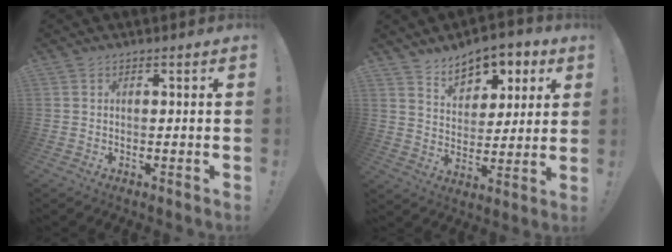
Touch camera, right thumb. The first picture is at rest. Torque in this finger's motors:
{"motor_torque": [0.17, 0.24, 0.38, 0.32, 0.13]}